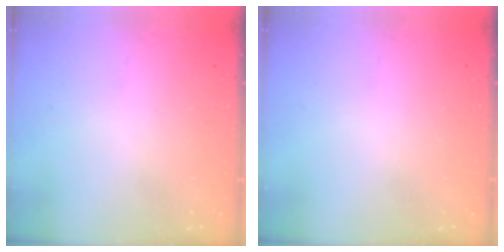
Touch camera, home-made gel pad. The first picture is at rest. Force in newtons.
{"total": 0.0}